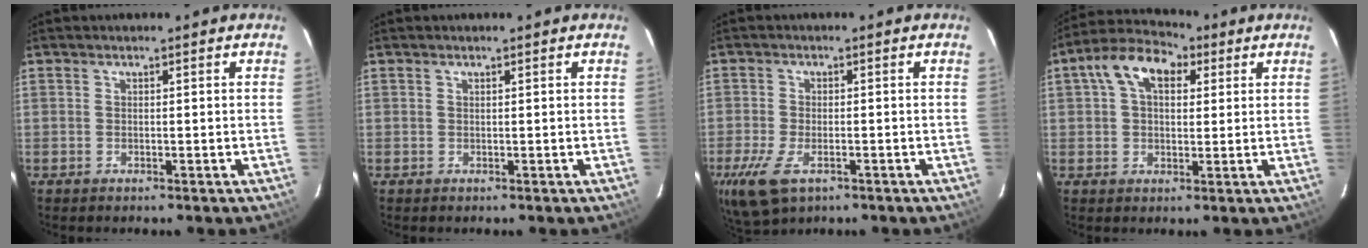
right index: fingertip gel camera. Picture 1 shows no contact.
{"total": 0.0}
{"total": 9.1, "force": [-4.5, 4.6, 6.4], "torque": [-0.153, -0.029, -0.082]}
{"total": 9.8, "force": [3.5, 6.3, 6.7], "torque": [-0.127, 0.041, 0.052]}